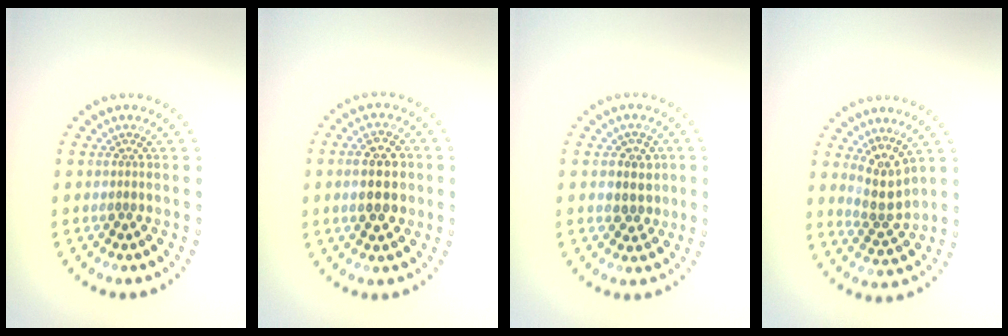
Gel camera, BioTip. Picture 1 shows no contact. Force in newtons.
{"total": 4.5, "press": 4.5, "slide": 0.3}
{"total": 2.6, "press": 2.3, "slide": 1.2}
{"total": 3.0, "press": 2.3, "slide": 2.0}